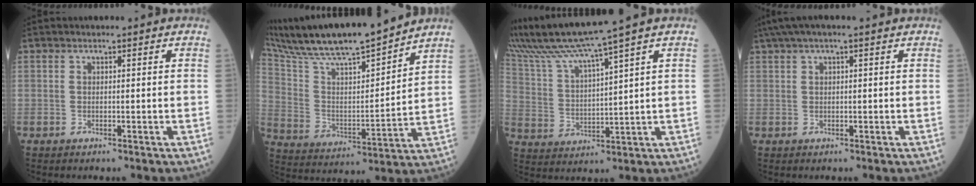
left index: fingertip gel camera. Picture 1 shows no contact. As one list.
[{"total": 20.8, "force": [18.0, 1.4, 10.2], "torque": [-0.189, 0.008, 0.312]}, {"total": 11.5, "force": [9.3, -2.6, 6.3], "torque": [-0.125, 0.004, 0.182]}, {"total": 5.6, "force": [4.0, 0.4, 4.0], "torque": [-0.072, 0.043, 0.069]}]